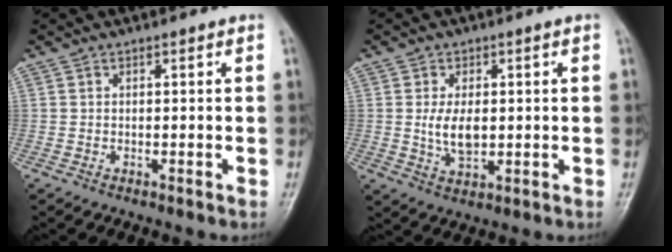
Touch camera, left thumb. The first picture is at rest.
{"total": 5.9, "force": [0.2, 3.5, 4.7], "torque": [-0.080, -0.001, 0.009]}